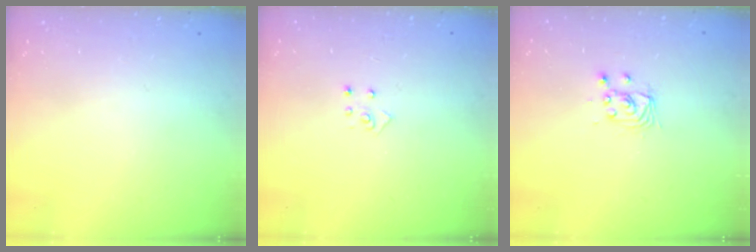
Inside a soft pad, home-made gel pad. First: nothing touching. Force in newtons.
{"total": 4.2, "press": 4.2, "slide": 0.3}
{"total": 3.2, "press": 3.2, "slide": 0.2}